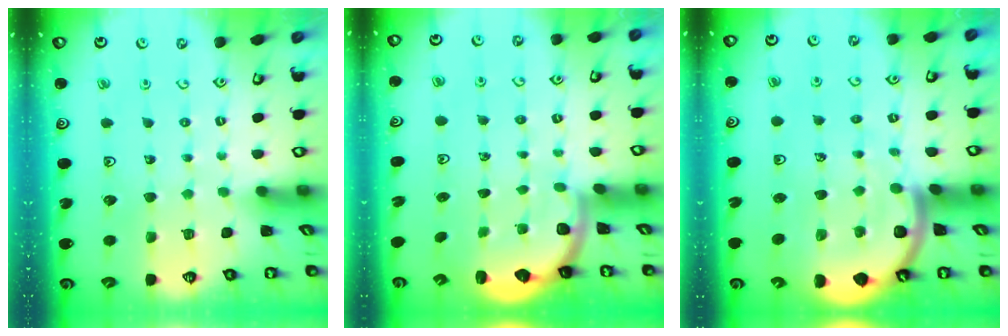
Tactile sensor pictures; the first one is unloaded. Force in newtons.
{"total": 2.1, "press": 1.9, "slide": 1.0}
{"total": 7.1, "press": 7.0, "slide": 1.0}